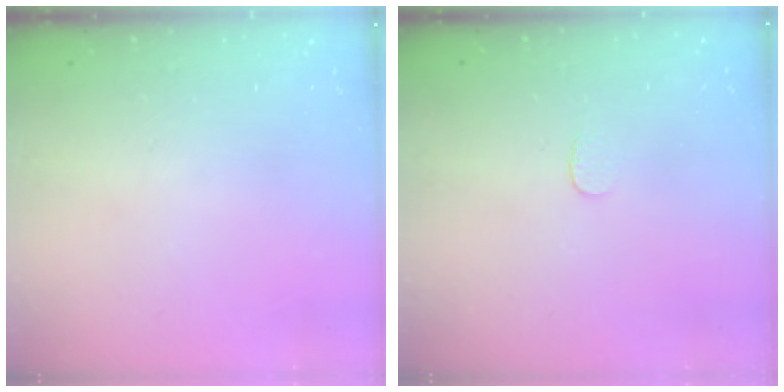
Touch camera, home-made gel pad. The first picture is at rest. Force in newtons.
{"total": 2.6, "press": 2.6, "slide": 0.2}